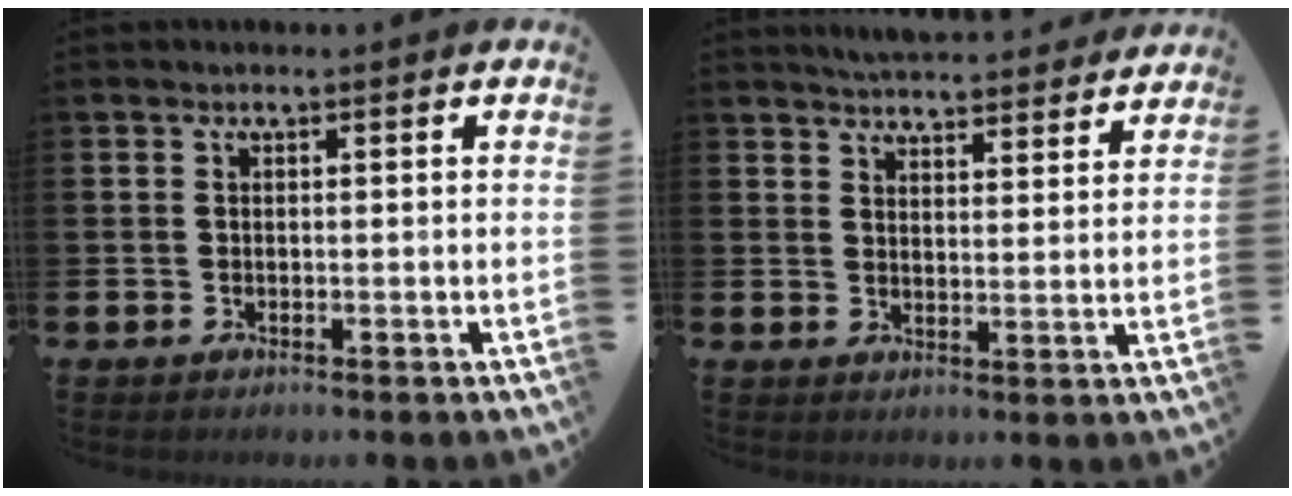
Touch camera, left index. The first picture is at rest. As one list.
[{"total": 5.4, "force": [5.4, 0.4, 0.3], "torque": [-0.005, -0.039, 0.094]}]